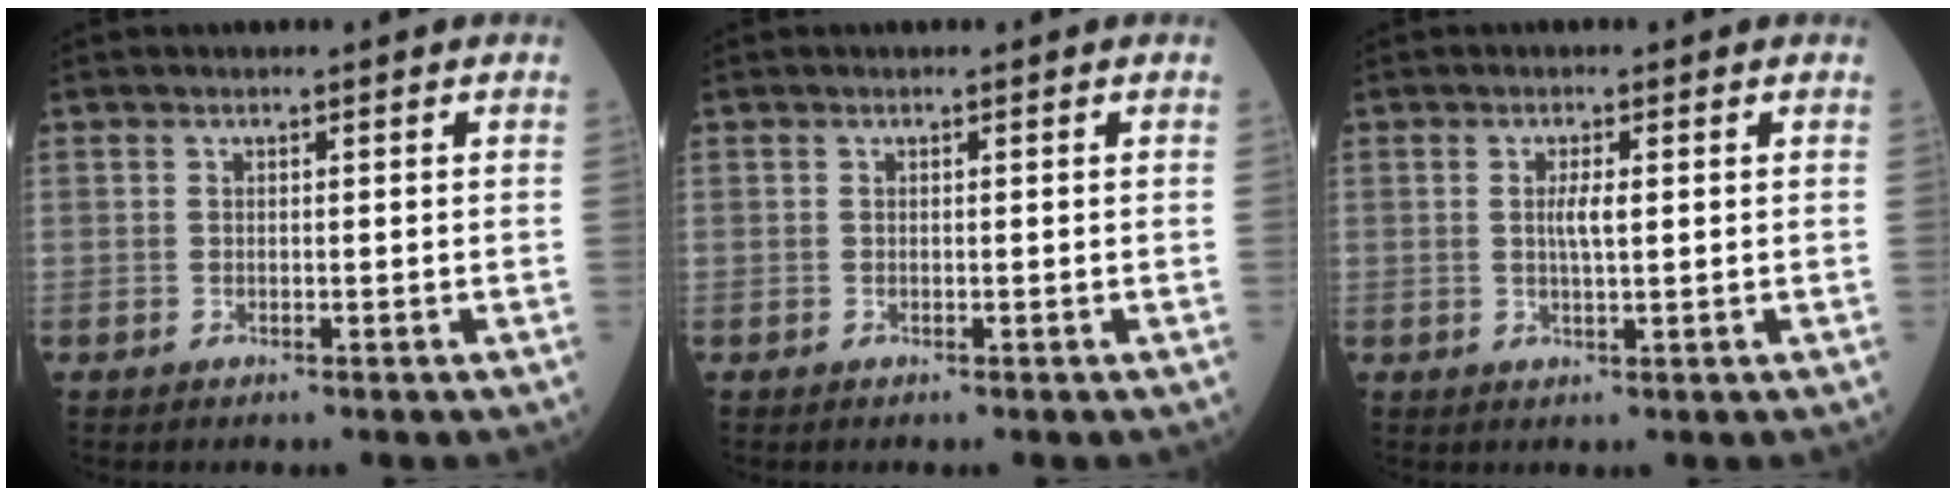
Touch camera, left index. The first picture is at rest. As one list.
[{"total": 0.0}, {"total": 2.4, "force": [0.4, 0.5, 2.3], "torque": [-0.048, -0.003, 0.007]}]